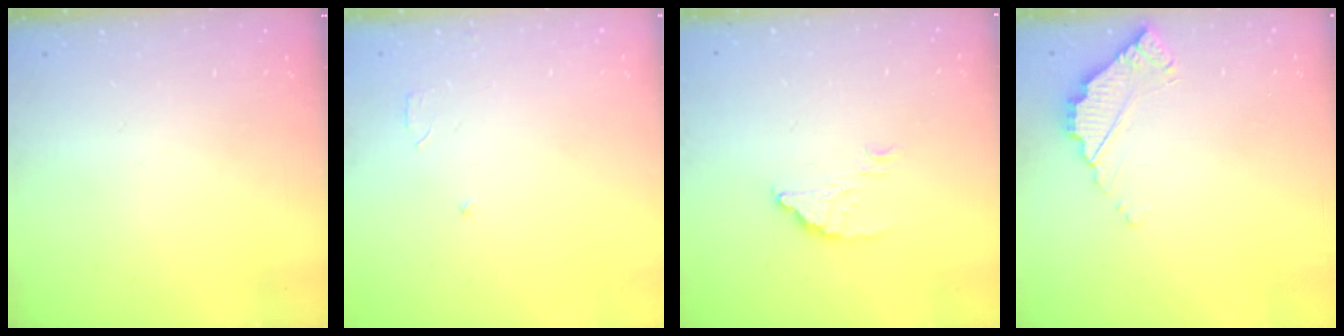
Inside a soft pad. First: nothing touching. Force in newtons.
{"total": 2.6, "press": 2.6, "slide": 0.2}
{"total": 2.2, "press": 2.2, "slide": 0.0}
{"total": 5.0, "press": 5.0, "slide": 0.4}